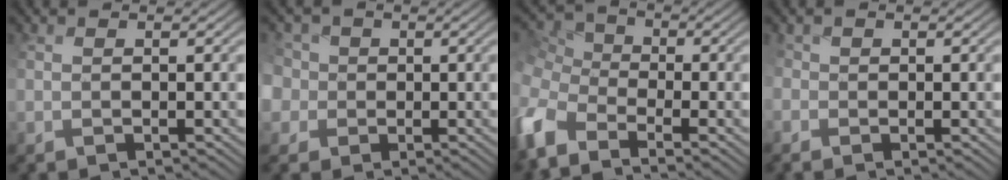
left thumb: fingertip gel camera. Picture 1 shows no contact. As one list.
[{"total": 6.2, "force": [0.4, 5.8, 1.9], "torque": [-0.081, 0.014, -0.026]}, {"total": 7.1, "force": [-3.5, 4.6, 4.0], "torque": [-0.117, -0.009, -0.070]}, {"total": 1.7, "force": [-0.8, 1.4, 0.5], "torque": [-0.019, -0.004, -0.019]}]